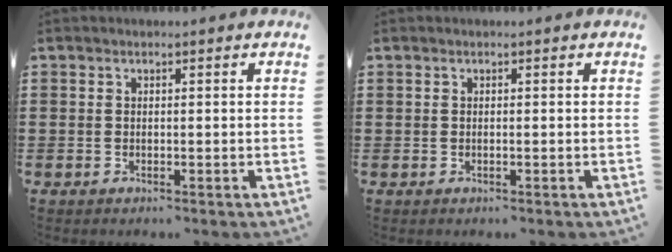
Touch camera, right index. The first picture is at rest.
{"total": 0.0}